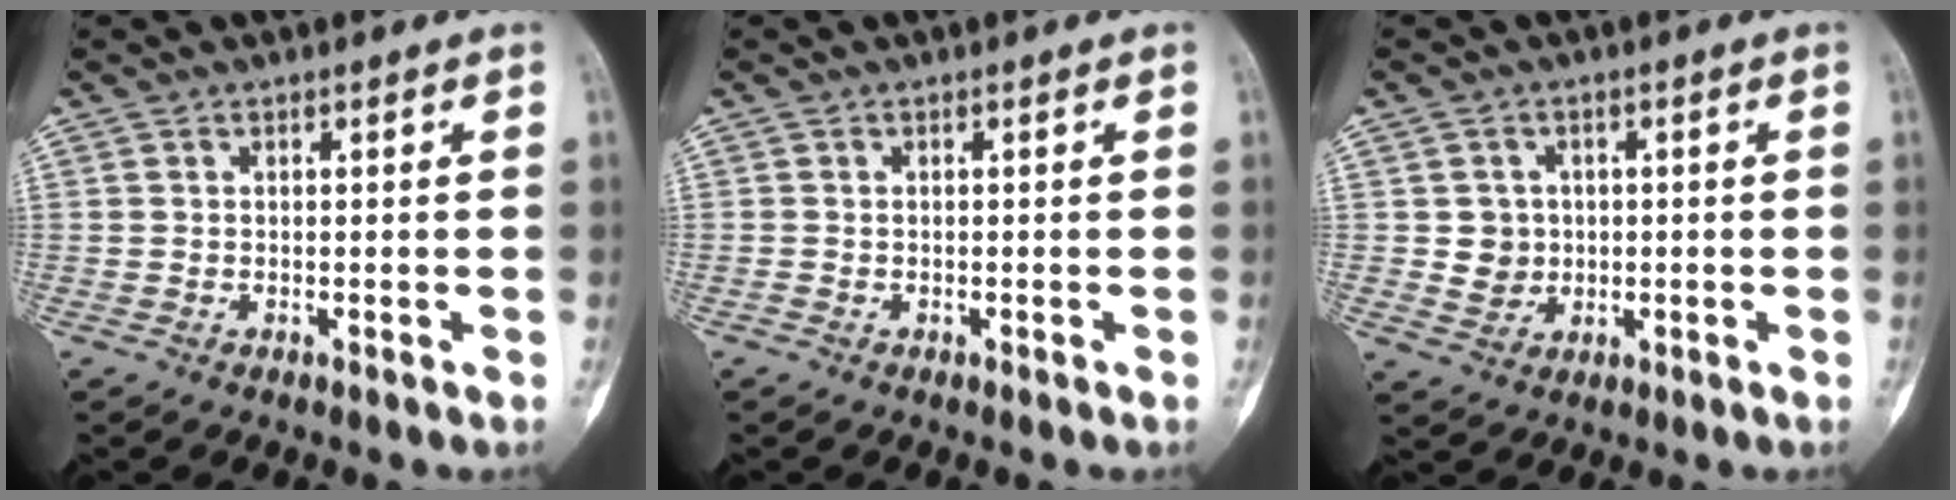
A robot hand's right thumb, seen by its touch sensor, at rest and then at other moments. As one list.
[{"total": 0.0}, {"total": 4.4, "force": [0.1, 4.2, 1.3], "torque": [0.005, 0.005, 0.006]}]